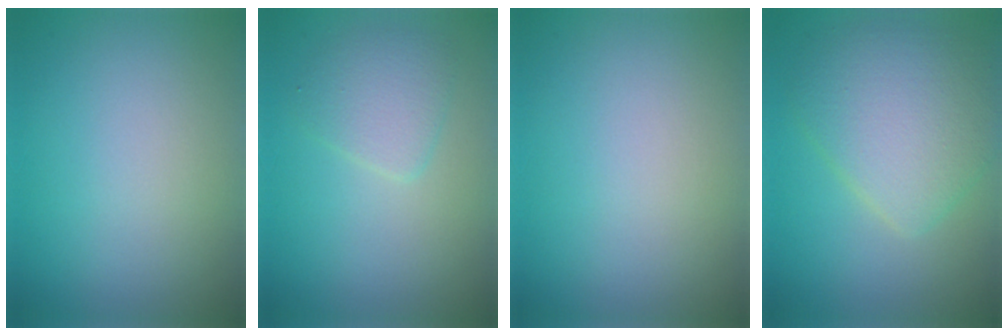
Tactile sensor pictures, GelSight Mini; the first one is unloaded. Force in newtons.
{"total": 2.4, "press": 2.4, "slide": 0.1}
{"total": 0.0}
{"total": 5.9, "press": 5.9, "slide": 0.1}